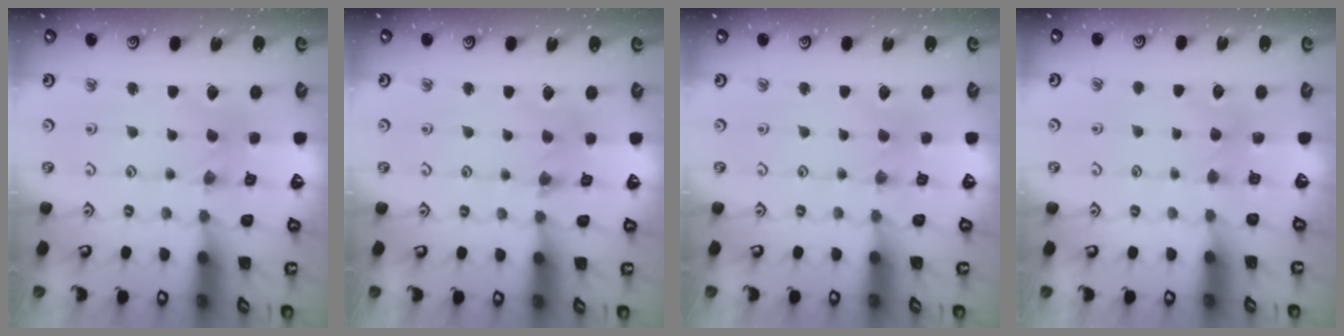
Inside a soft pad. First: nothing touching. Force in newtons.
{"total": 2.9, "press": 2.9, "slide": 0.3}
{"total": 0.0}
{"total": 3.3, "press": 3.2, "slide": 0.5}